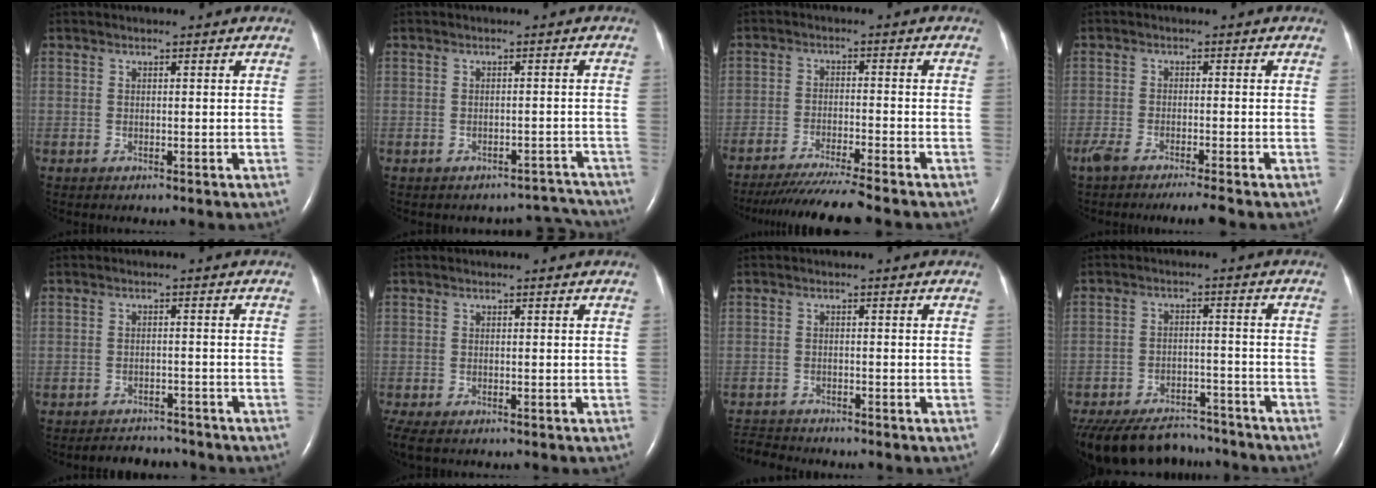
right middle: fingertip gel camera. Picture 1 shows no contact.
{"total": 4.8, "force": [-4.4, 1.2, -1.3], "torque": [0.033, 0.031, -0.043]}
{"total": 11.2, "force": [-9.9, -1.1, 5.0], "torque": [-0.066, -0.035, -0.159]}
{"total": 6.0, "force": [-4.8, -0.1, 3.6], "torque": [-0.061, -0.012, -0.080]}
{"total": 4.3, "force": [-4.2, 1.1, -0.1], "torque": [0.002, 0.000, -0.062]}
{"total": 0.0}
{"total": 4.2, "force": [-4.2, 0.5, 0.3], "torque": [-0.003, -0.015, -0.073]}
{"total": 17.8, "force": [-15.3, 6.7, 6.3], "torque": [-0.168, -0.016, -0.221]}